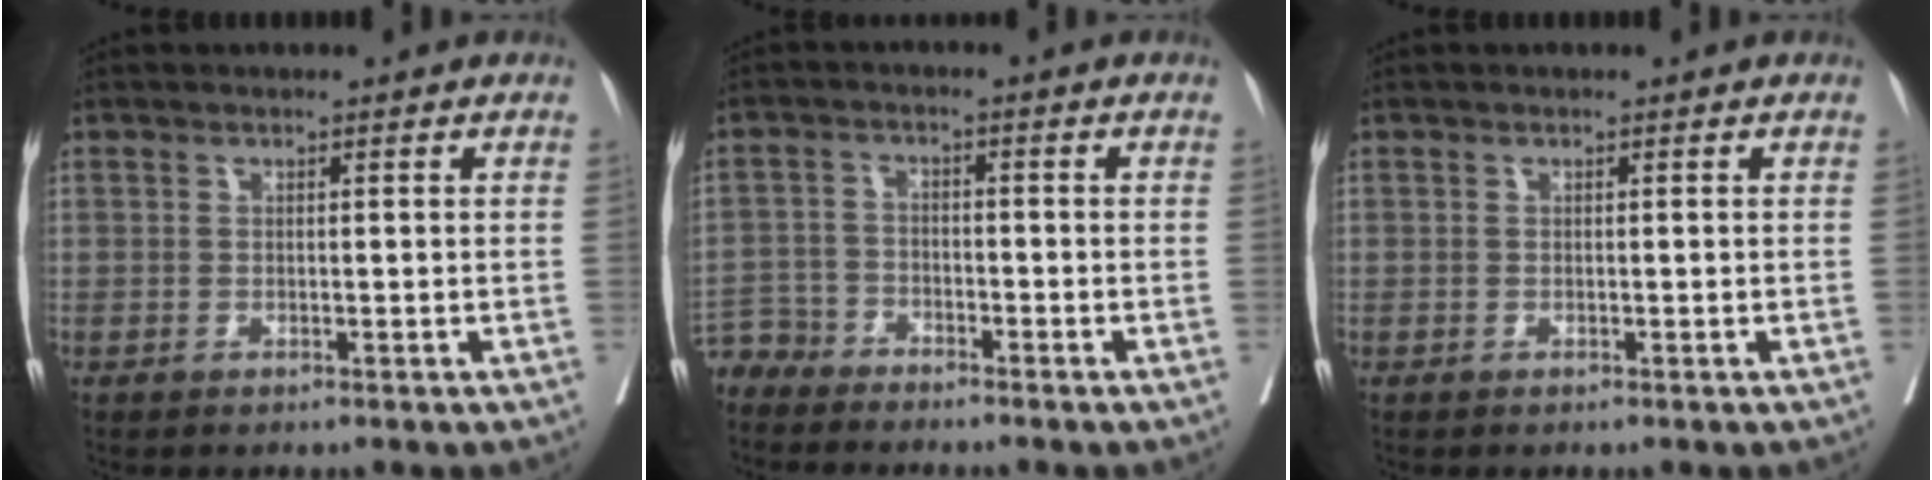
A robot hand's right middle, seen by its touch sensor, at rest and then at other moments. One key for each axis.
{"total": 4.9, "fx": -4.7, "fy": 1.0, "fz": -0.9, "tx": 0.021, "ty": -0.004, "tz": -0.094}
{"total": 0.0}